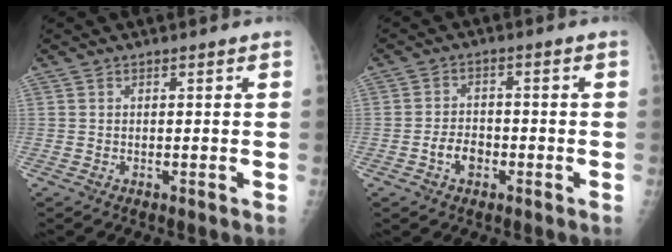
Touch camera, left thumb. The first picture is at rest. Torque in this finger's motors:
{"motor_torque": [0.02, 0.04, 0.01, -0.07, 0.01]}